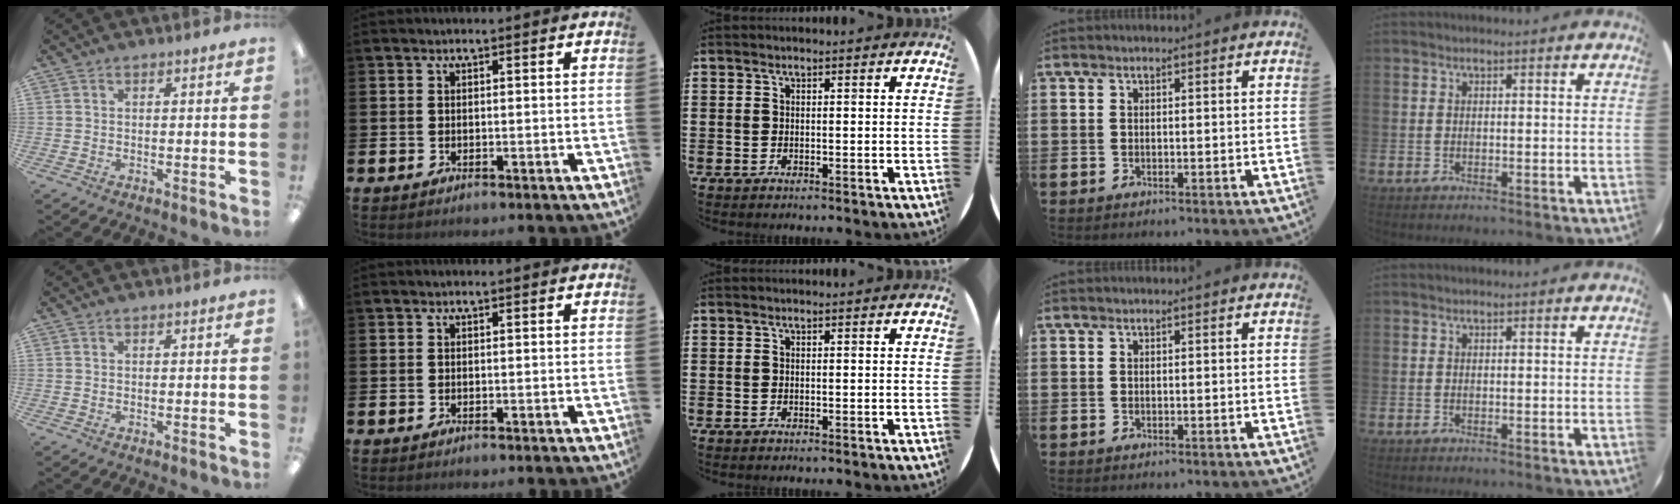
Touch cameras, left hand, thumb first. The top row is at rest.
{}